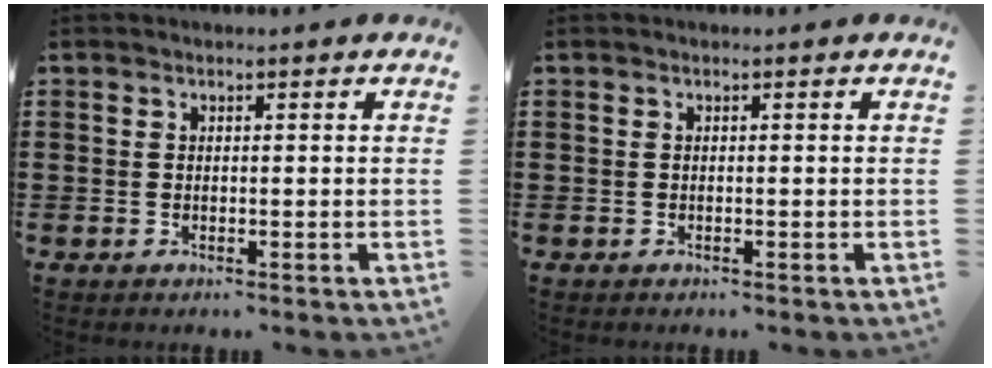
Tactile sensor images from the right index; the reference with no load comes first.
{"total": 0.0}